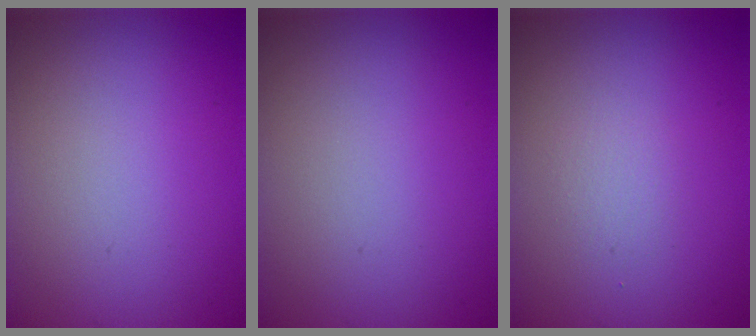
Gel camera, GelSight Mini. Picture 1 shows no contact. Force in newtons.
{"total": 0.0}
{"total": 2.6, "press": 2.6, "slide": 0.3}